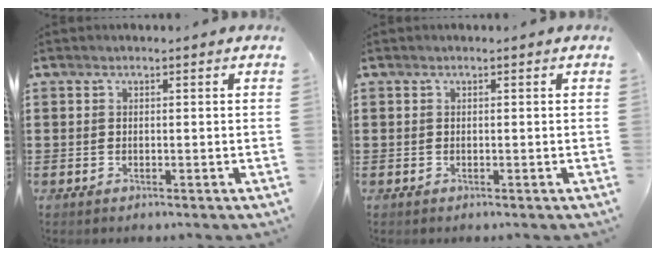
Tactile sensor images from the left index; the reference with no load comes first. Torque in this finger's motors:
{"motor_torque": [-0.02, 0.00, 0.00, 0.00]}